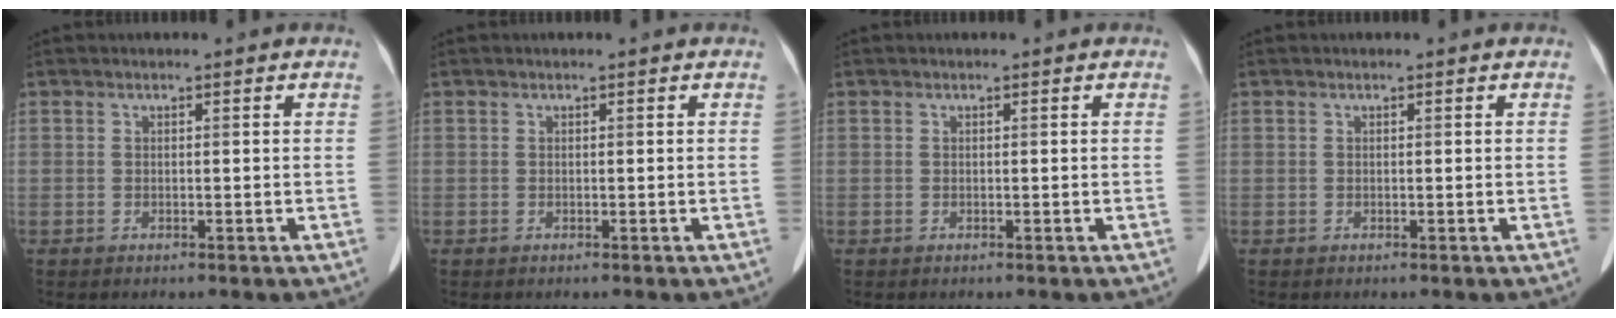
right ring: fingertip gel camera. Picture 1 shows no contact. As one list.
[{"total": 0.0}, {"total": 0.0}, {"total": 0.0}]